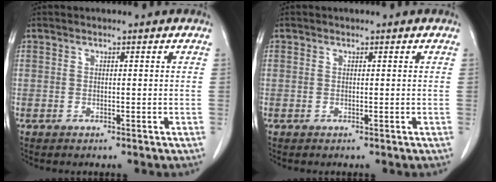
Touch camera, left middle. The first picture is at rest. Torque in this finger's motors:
{"motor_torque": [-0.16, 0.02, -0.06, -0.01]}